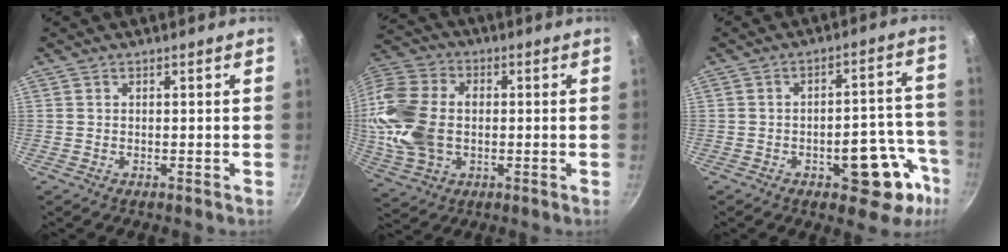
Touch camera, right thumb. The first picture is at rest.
{"total": 17.9, "force": [-0.3, 12.6, 12.7], "torque": [-0.253, 0.018, -0.008]}
{"total": 14.2, "force": [-6.5, 6.9, 10.5], "torque": [-0.066, 0.051, -0.078]}